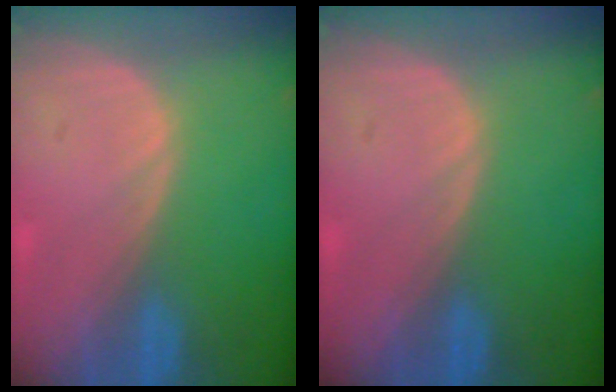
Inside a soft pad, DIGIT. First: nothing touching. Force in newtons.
{"total": 0.0}